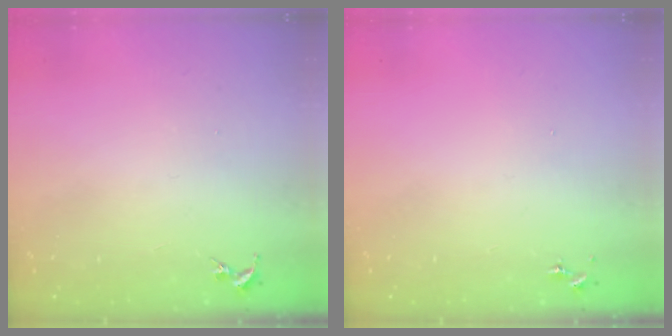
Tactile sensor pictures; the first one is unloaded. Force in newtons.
{"total": 0.0}